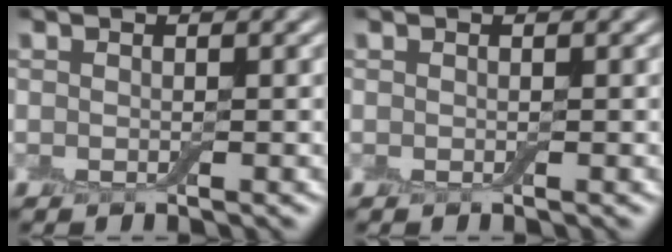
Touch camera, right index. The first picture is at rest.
{"total": 0.0}